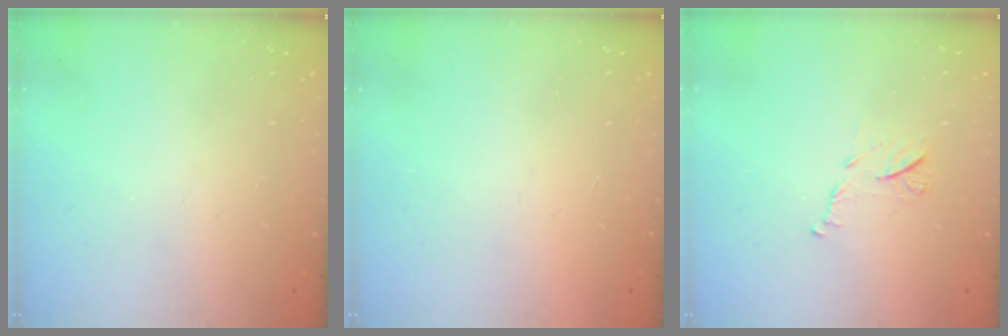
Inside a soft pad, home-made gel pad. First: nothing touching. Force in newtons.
{"total": 1.5, "press": 1.5, "slide": 0.1}
{"total": 7.5, "press": 7.4, "slide": 0.3}